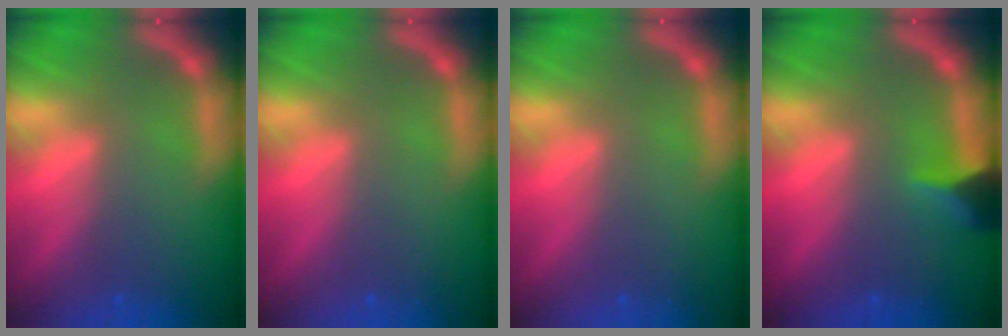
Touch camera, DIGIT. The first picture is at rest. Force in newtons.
{"total": 0.0}
{"total": 0.0}
{"total": 2.9}